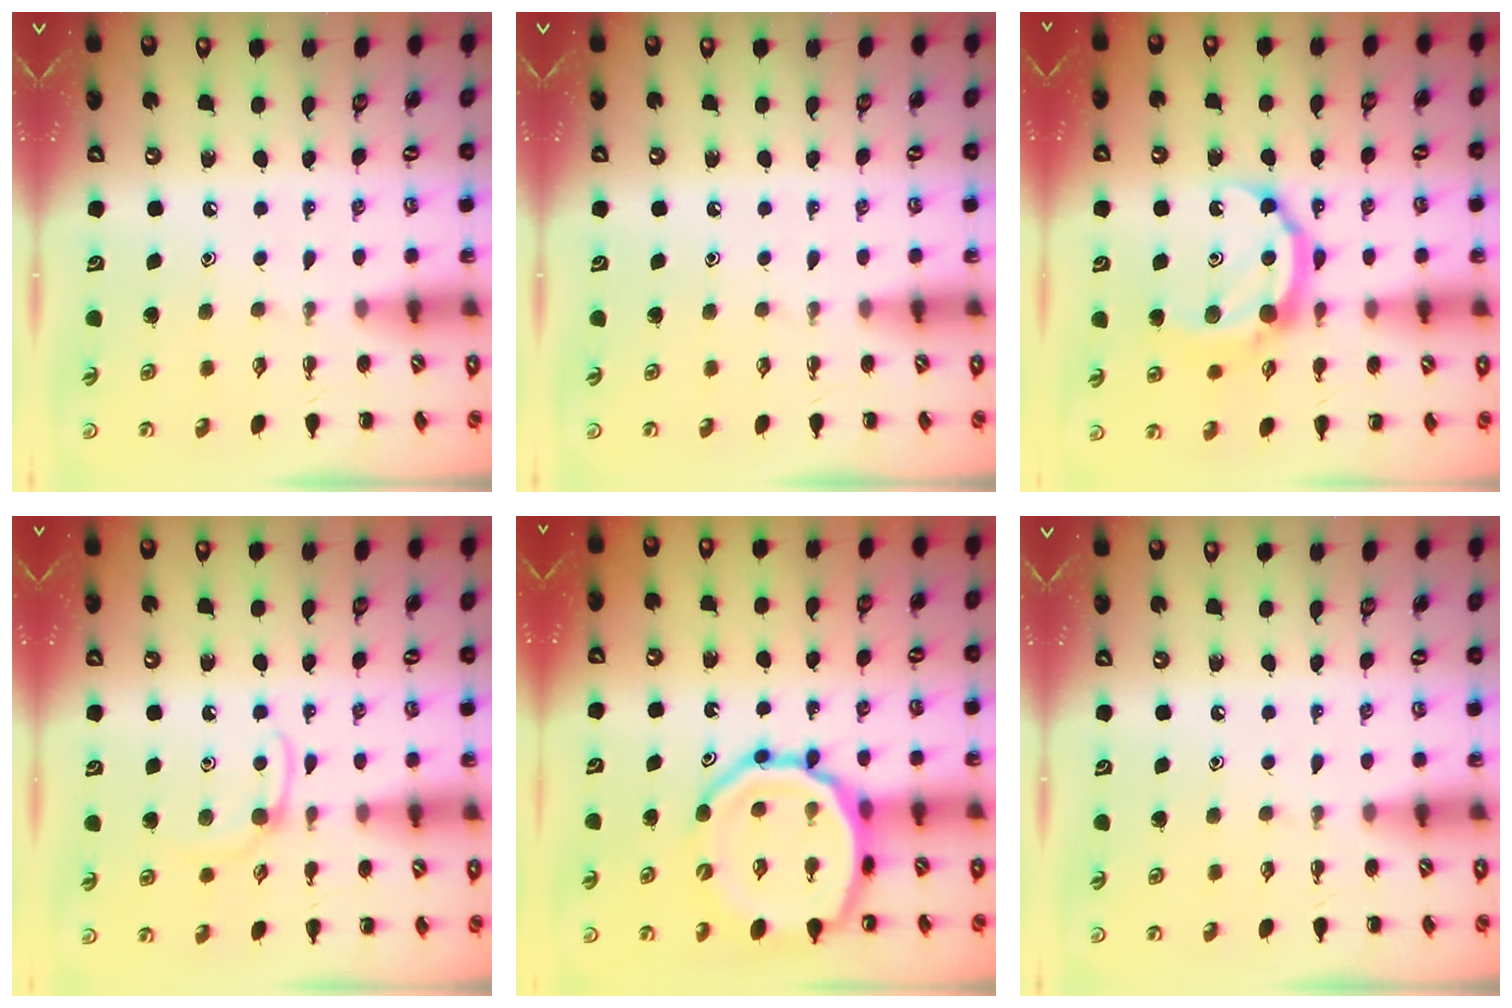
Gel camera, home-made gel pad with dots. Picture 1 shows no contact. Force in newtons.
{"total": 0.0}
{"total": 11.6, "press": 11.6, "slide": 0.7}
{"total": 4.6, "press": 4.4, "slide": 1.4}
{"total": 19.8, "press": 19.4, "slide": 3.9}
{"total": 0.0}